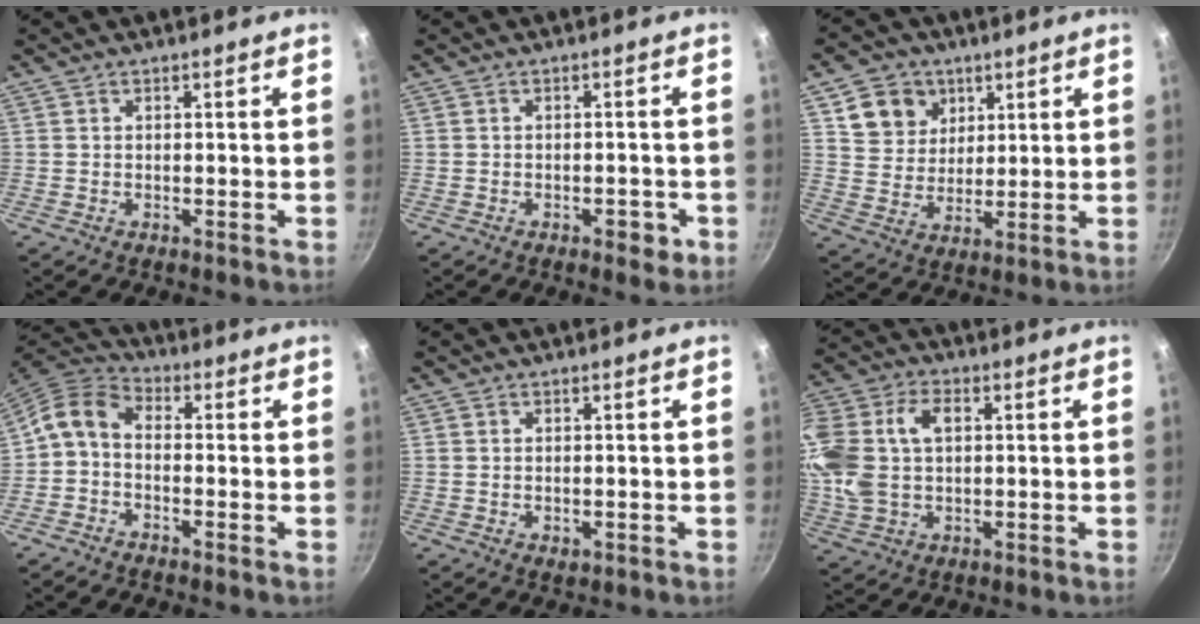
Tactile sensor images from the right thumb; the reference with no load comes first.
{"total": 3.0, "force": [-1.5, 1.5, 2.2], "torque": [-0.017, 0.008, -0.018]}
{"total": 9.5, "force": [4.4, 7.9, 3.0], "torque": [-0.019, -0.017, 0.083]}
{"total": 7.3, "force": [-0.9, 4.8, 5.4], "torque": [-0.097, 0.027, -0.038]}
{"total": 1.2, "force": [-0.2, 0.8, 0.9], "torque": [-0.013, -0.003, 0.001]}
{"total": 18.1, "force": [2.2, 11.9, 13.5], "torque": [-0.328, 0.020, 0.045]}